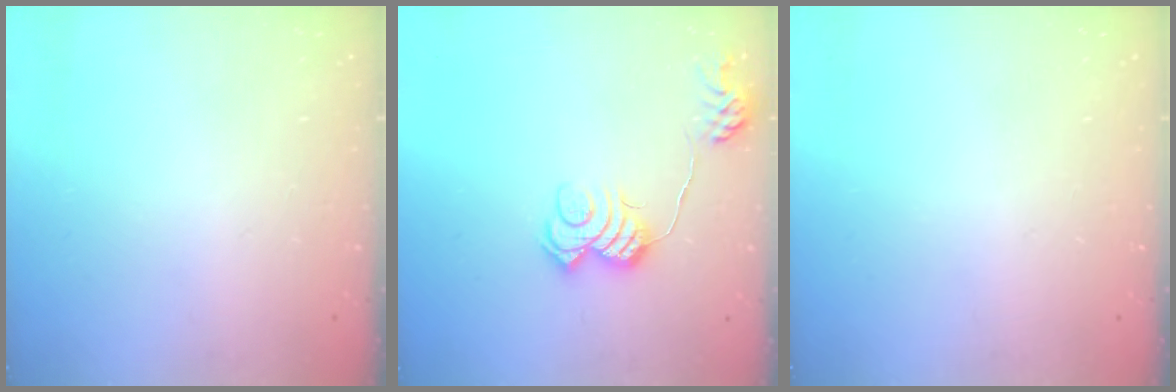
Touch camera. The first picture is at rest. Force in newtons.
{"total": 13.0, "press": 13.0, "slide": 0.4}
{"total": 0.0}